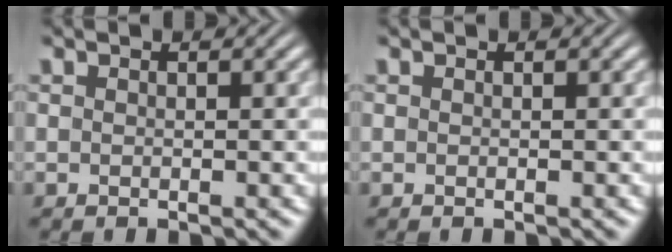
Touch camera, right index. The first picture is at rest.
{"total": 0.0}